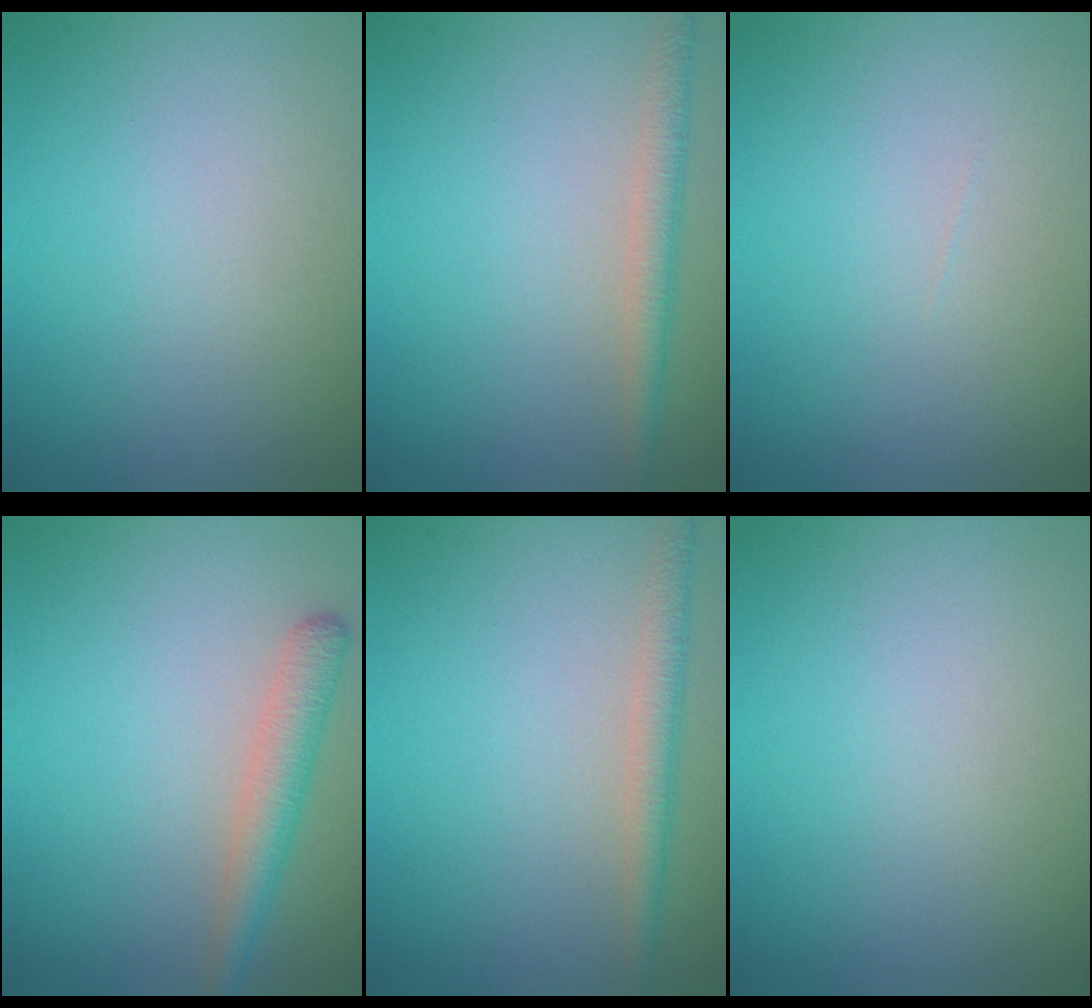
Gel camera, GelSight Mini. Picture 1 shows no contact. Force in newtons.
{"total": 2.2, "press": 2.2, "slide": 0.0}
{"total": 0.0}
{"total": 2.8, "press": 2.8, "slide": 0.2}
{"total": 2.2, "press": 2.2, "slide": 0.0}
{"total": 0.0}